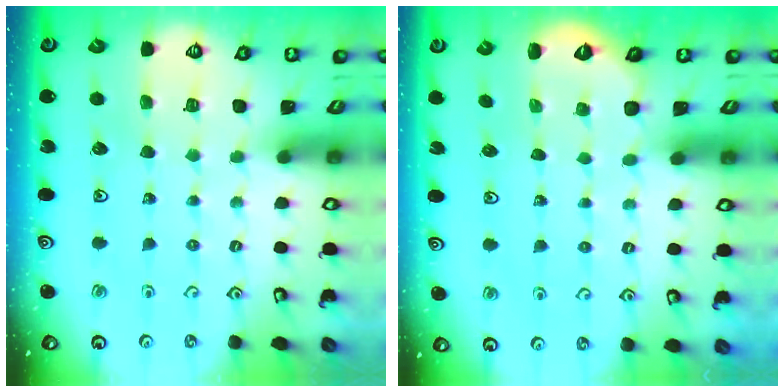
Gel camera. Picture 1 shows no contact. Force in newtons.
{"total": 1.9, "press": 0.7, "slide": 1.8}